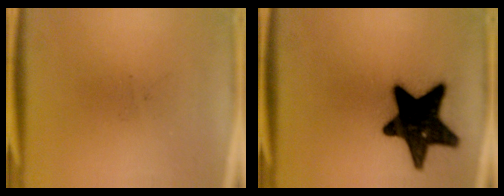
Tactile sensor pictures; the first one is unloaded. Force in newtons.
{"total": 18.7}